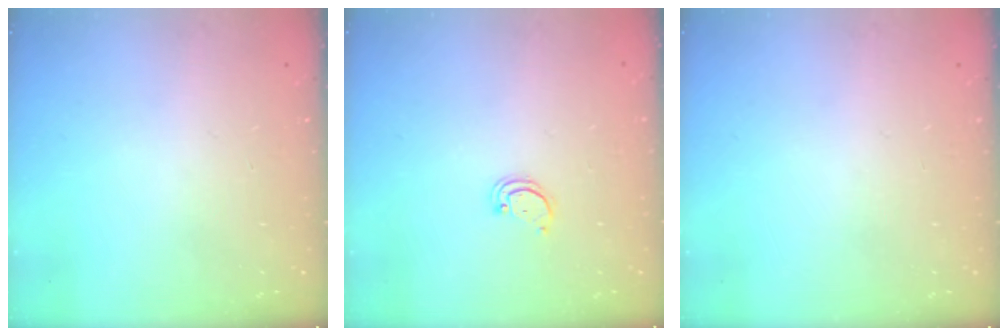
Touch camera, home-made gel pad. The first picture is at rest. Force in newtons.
{"total": 1.8, "press": 1.8, "slide": 0.2}
{"total": 0.0}